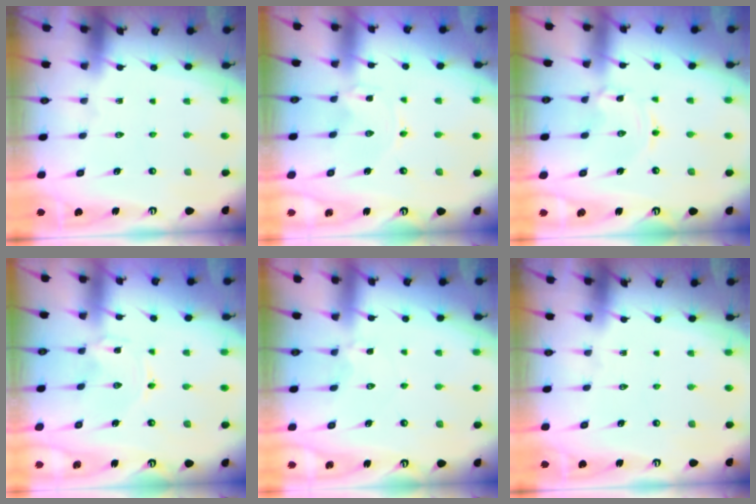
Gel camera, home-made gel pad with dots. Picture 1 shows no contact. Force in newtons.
{"total": 0.0}
{"total": 1.7, "press": 1.7, "slide": 0.1}
{"total": 0.0}
{"total": 2.8, "press": 2.7, "slide": 0.5}
{"total": 0.0}